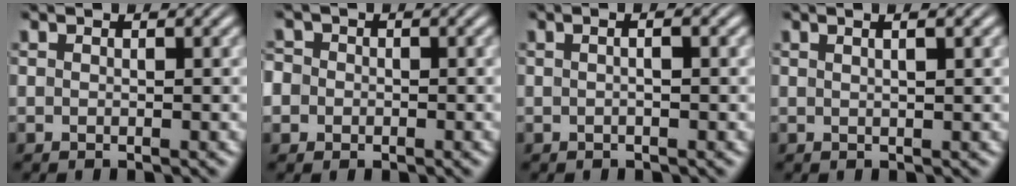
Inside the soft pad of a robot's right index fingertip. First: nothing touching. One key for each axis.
{"total": 3.7, "fx": -0.6, "fy": 3.5, "fz": 1.1, "tx": -0.040, "ty": -0.011, "tz": -0.016}
{"total": 1.5, "fx": -0.1, "fy": 0.1, "fz": 1.4, "tx": -0.018, "ty": 0.006, "tz": -0.006}
{"total": 1.4, "fx": 0.5, "fy": -0.3, "fz": 1.3, "tx": -0.014, "ty": 0.003, "tz": 0.010}